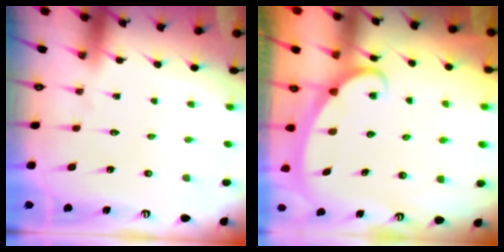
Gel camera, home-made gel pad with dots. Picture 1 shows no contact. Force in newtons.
{"total": 2.5, "press": 2.5, "slide": 0.3}